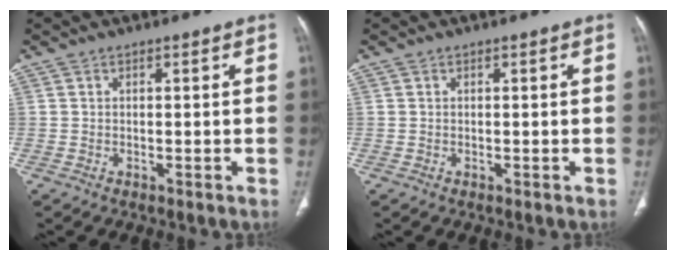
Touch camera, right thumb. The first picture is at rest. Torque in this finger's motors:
{"motor_torque": [0.24, 0.24, 0.06, -0.06, 0.00]}